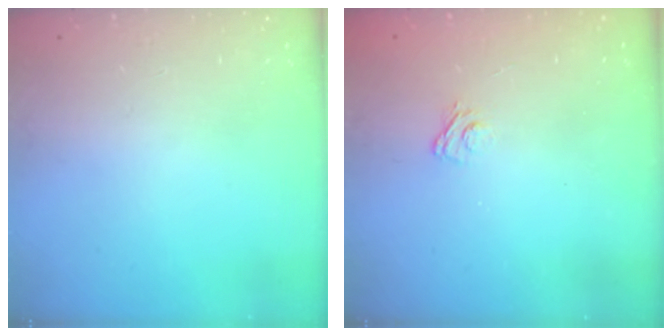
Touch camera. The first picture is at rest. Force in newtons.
{"total": 2.9, "press": 2.6, "slide": 1.2}